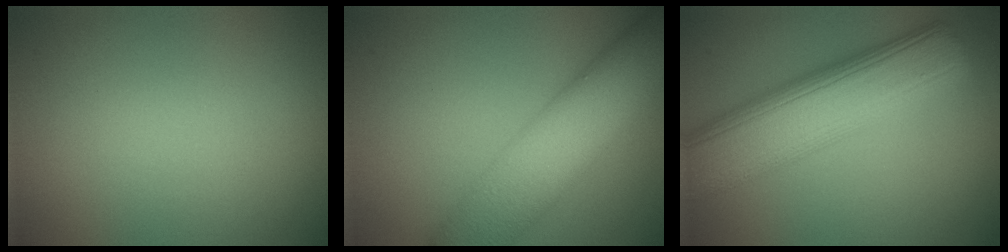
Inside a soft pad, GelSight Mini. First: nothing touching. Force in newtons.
{"total": 9.4, "press": 9.4, "slide": 0.2}
{"total": 9.7, "press": 9.7, "slide": 0.4}